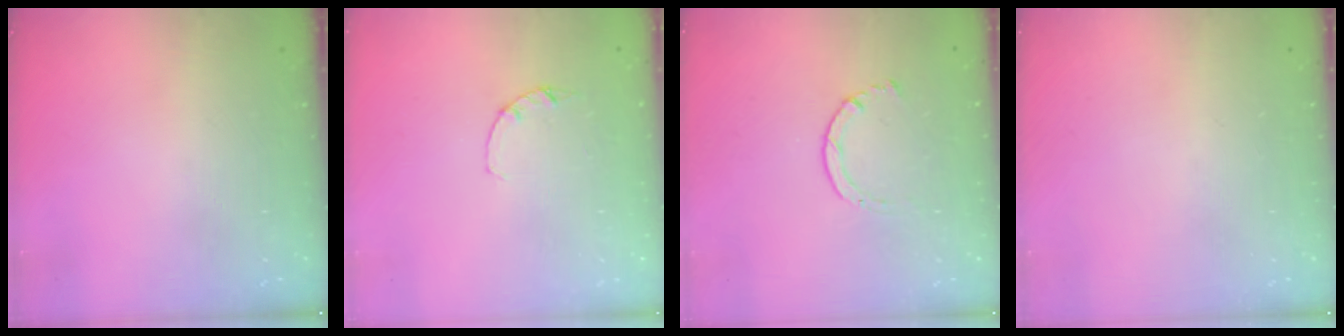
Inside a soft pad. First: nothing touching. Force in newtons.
{"total": 1.2, "press": 1.1, "slide": 0.3}
{"total": 2.0, "press": 1.9, "slide": 0.3}
{"total": 0.0}